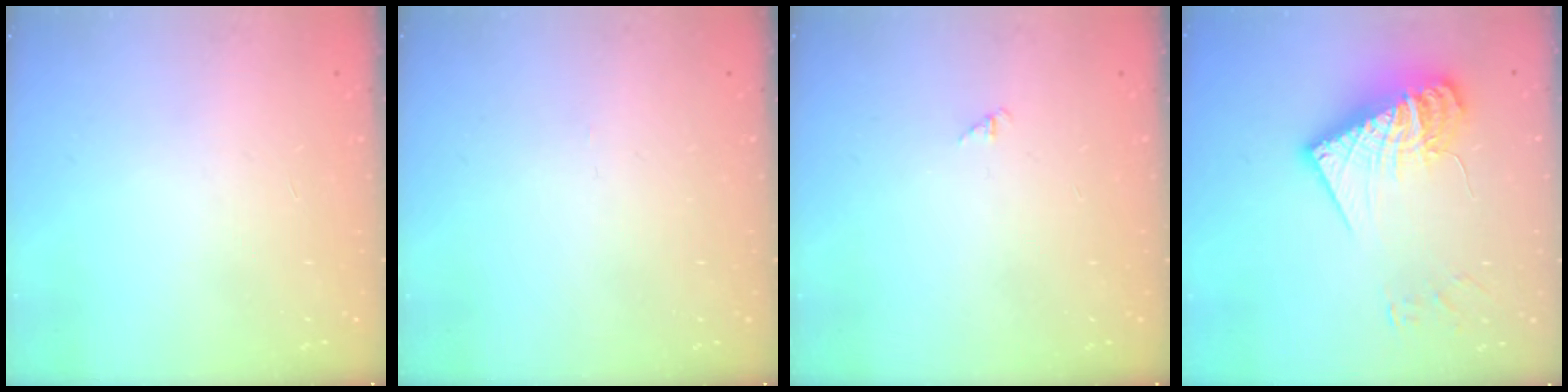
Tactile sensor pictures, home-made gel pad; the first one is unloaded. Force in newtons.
{"total": 0.0}
{"total": 1.3, "press": 1.2, "slide": 0.3}
{"total": 21.8, "press": 21.7, "slide": 1.9}